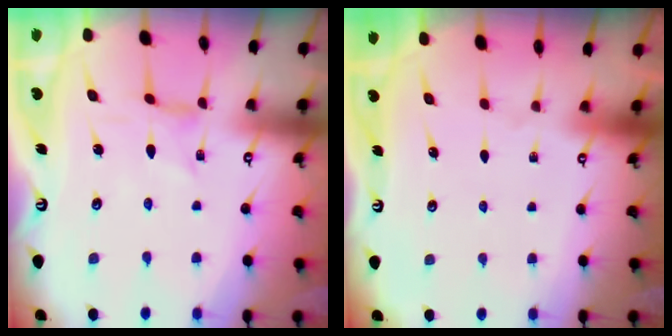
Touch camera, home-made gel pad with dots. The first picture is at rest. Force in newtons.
{"total": 0.0}